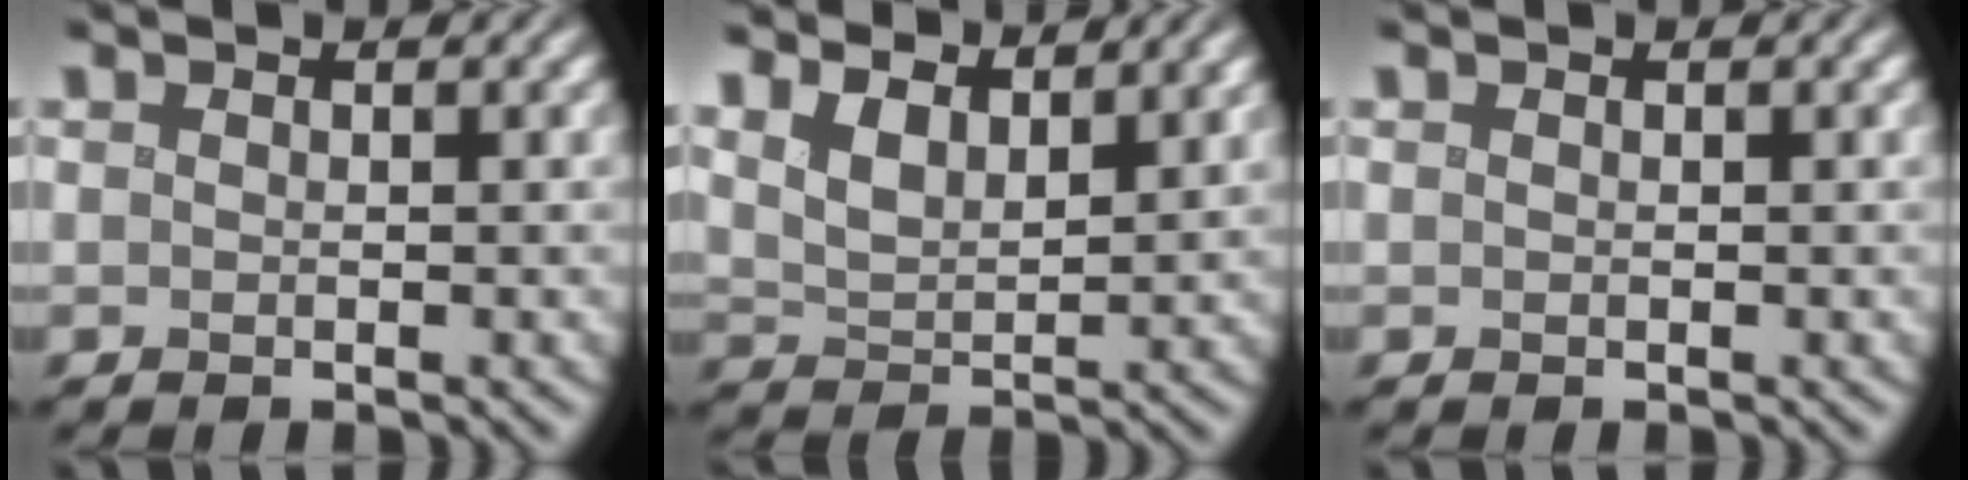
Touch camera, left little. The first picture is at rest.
{"total": 3.9, "force": [3.0, 1.5, 2.0], "torque": [-0.053, 0.004, 0.058]}
{"total": 0.0}